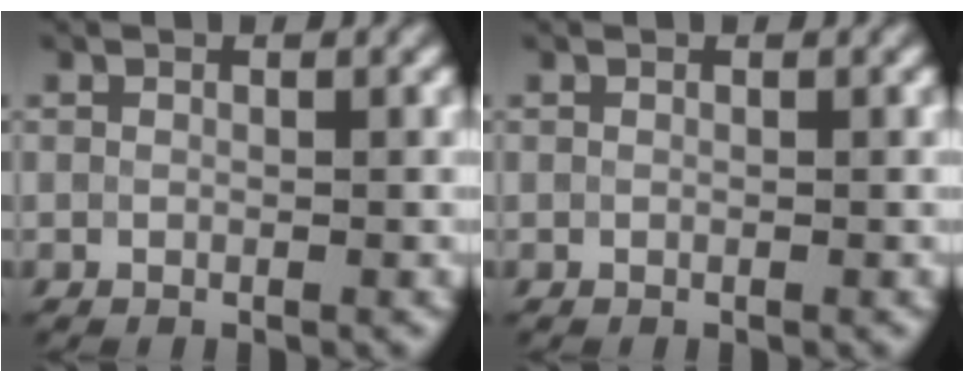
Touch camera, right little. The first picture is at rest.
{"total": 0.0}